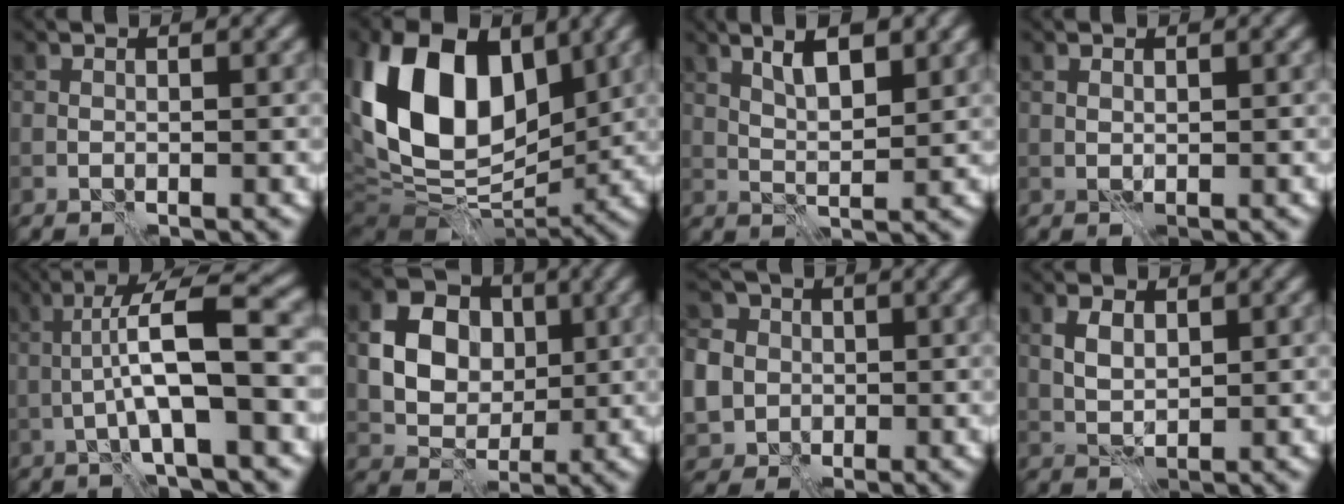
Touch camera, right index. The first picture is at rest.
{"total": 14.1, "force": [3.2, 8.6, 10.7], "torque": [-0.207, 0.013, 0.044]}
{"total": 4.1, "force": [2.3, 1.2, 3.1], "torque": [-0.057, -0.002, 0.044]}
{"total": 0.5, "force": [0.5, 0.2, 0.1], "torque": [-0.005, 0.003, 0.010]}
{"total": 7.5, "force": [-1.1, 1.3, 7.3], "torque": [-0.123, 0.023, -0.020]}
{"total": 8.8, "force": [1.7, 7.4, 4.4], "torque": [-0.078, 0.020, 0.027]}
{"total": 9.7, "force": [-1.0, 9.1, 3.1], "torque": [-0.084, -0.005, -0.045]}
{"total": 2.3, "force": [1.0, 1.4, 1.5], "torque": [-0.035, 0.001, 0.021]}